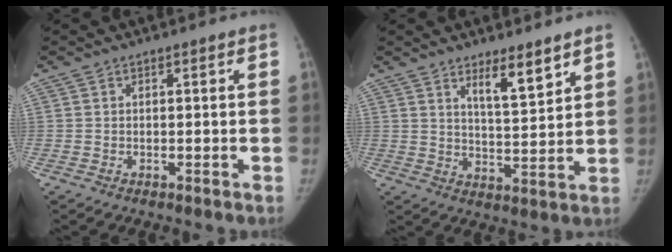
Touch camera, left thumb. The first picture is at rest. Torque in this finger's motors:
{"motor_torque": [0.15, 0.43, 0.29, 0.07, 0.15]}